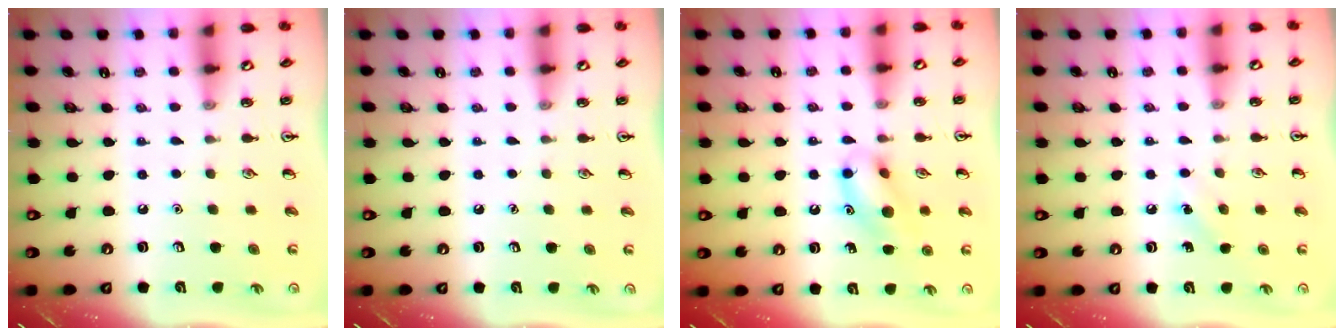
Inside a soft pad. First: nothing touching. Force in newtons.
{"total": 0.0}
{"total": 11.5, "press": 11.3, "slide": 2.2}
{"total": 5.4, "press": 5.2, "slide": 1.5}